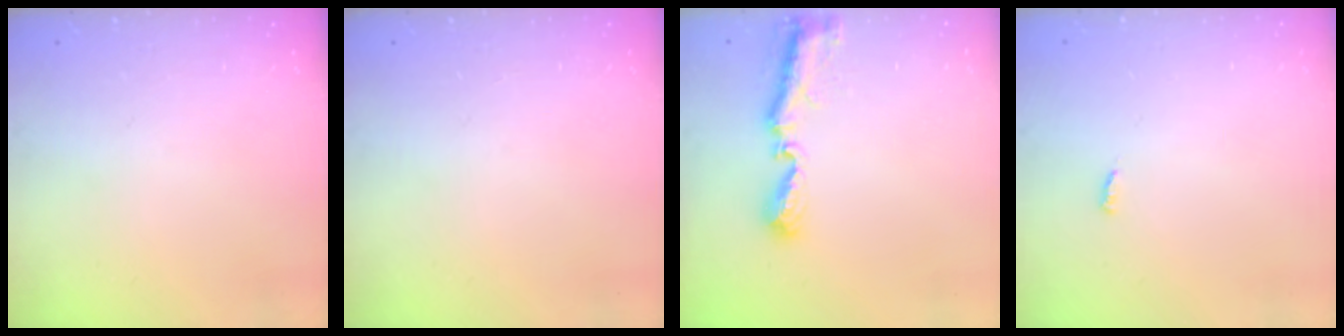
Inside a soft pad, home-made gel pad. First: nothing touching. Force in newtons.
{"total": 0.0}
{"total": 8.8, "press": 8.8, "slide": 0.7}
{"total": 3.0, "press": 3.0, "slide": 0.0}